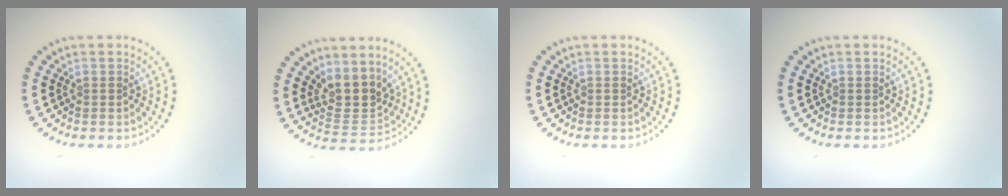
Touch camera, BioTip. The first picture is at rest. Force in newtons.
{"total": 3.9, "press": 3.2, "slide": 2.2}
{"total": 0.0}
{"total": 0.0}